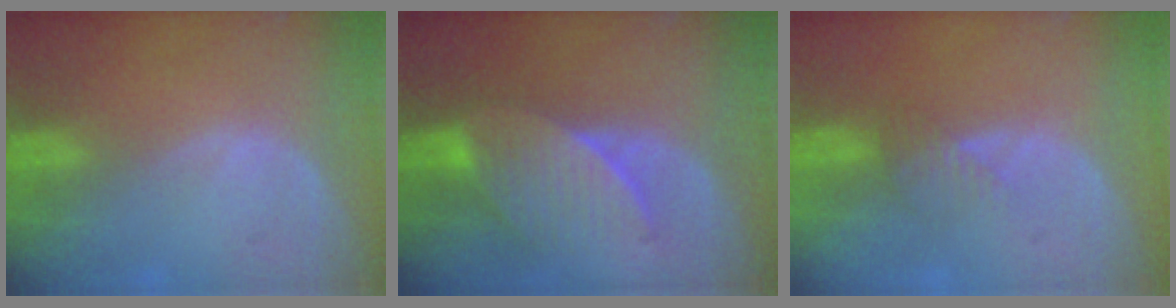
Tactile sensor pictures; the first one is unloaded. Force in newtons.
{"total": 7.5, "press": 7.4, "slide": 1.0}
{"total": 2.4, "press": 2.4, "slide": 0.1}